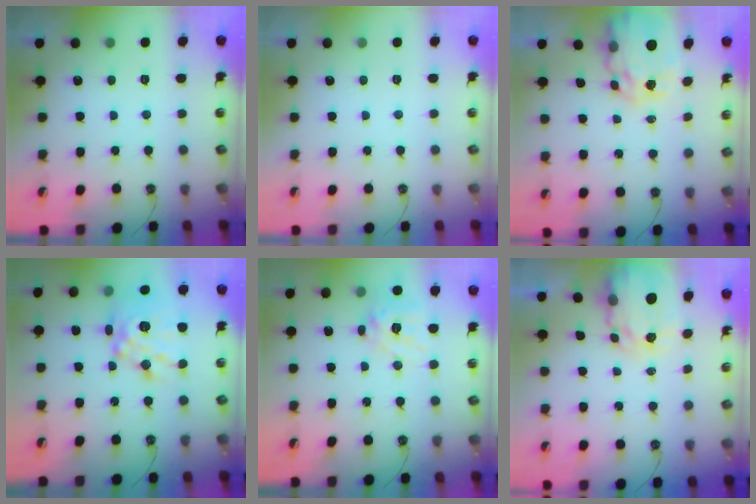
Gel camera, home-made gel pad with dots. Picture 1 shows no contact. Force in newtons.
{"total": 0.0}
{"total": 9.9, "press": 9.9, "slide": 0.8}
{"total": 16.4, "press": 16.3, "slide": 1.8}
{"total": 13.1, "press": 13.0, "slide": 1.7}
{"total": 4.1, "press": 4.1, "slide": 0.4}